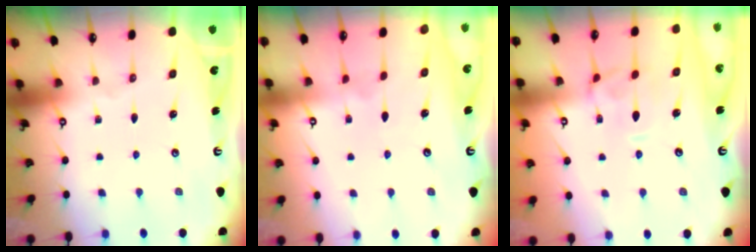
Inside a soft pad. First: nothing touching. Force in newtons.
{"total": 4.8, "press": 4.8, "slide": 0.1}
{"total": 0.7, "press": 0.4, "slide": 0.6}